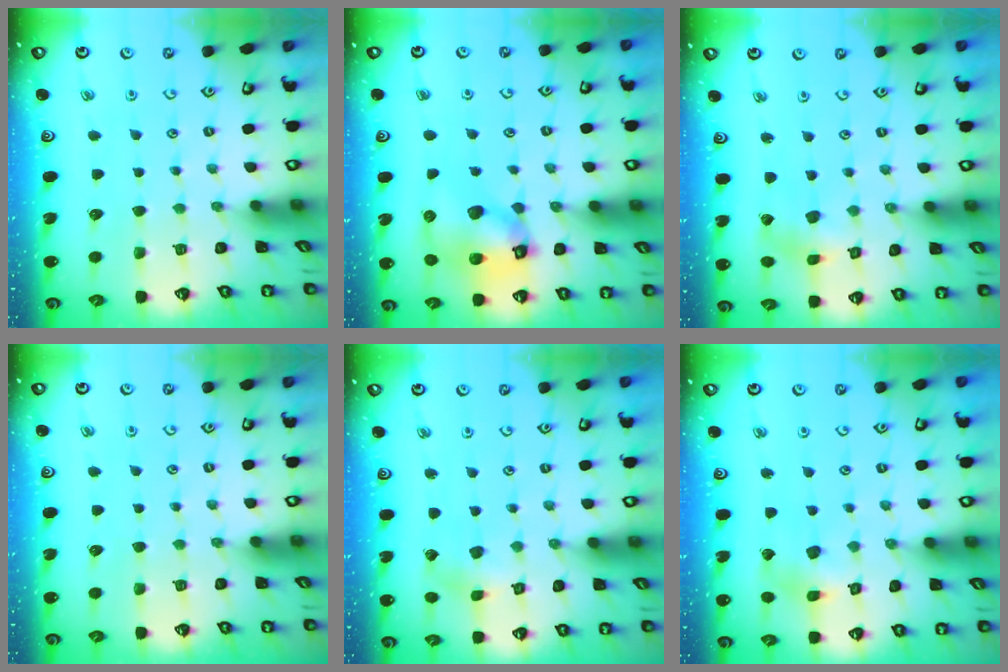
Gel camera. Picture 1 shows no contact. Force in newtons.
{"total": 12.0, "press": 11.9, "slide": 1.8}
{"total": 2.2, "press": 2.2, "slide": 0.4}
{"total": 0.0}
{"total": 2.0, "press": 2.0, "slide": 0.3}
{"total": 7.8, "press": 7.7, "slide": 1.0}